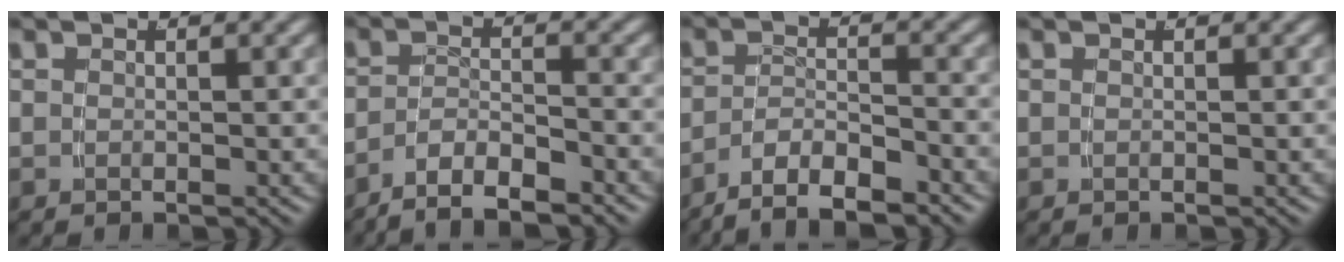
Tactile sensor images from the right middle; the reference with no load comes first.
{"total": 4.9, "force": [-4.2, 1.5, 1.9], "torque": [-0.029, -0.009, -0.069]}
{"total": 5.6, "force": [-4.8, 2.0, 2.2], "torque": [-0.035, -0.011, -0.077]}
{"total": 0.0}